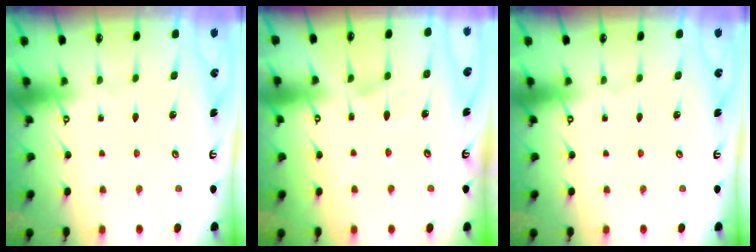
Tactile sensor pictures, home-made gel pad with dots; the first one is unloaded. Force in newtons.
{"total": 5.0, "press": 5.0, "slide": 0.6}
{"total": 0.0}